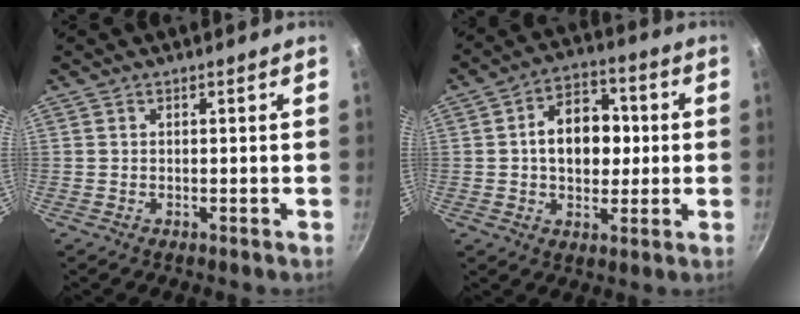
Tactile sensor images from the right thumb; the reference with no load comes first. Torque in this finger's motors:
{"motor_torque": [0.03, 0.21, 0.06, 0.11, 0.14]}